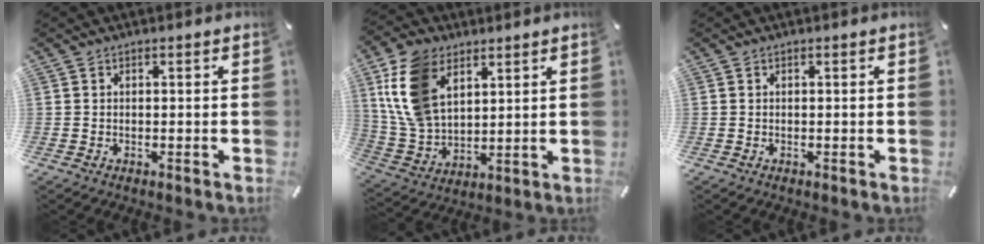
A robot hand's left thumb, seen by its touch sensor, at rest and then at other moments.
{"total": 14.5, "force": [6.5, 9.7, 8.7], "torque": [-0.225, -0.010, 0.120]}
{"total": 0.0}